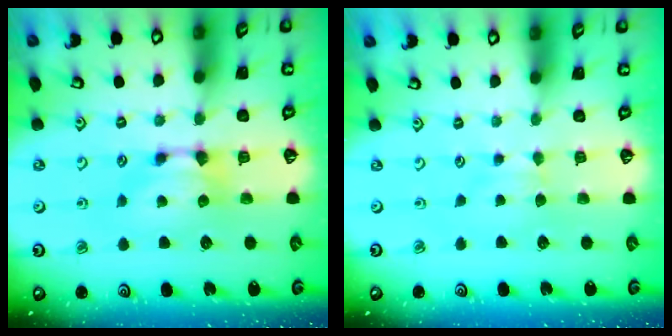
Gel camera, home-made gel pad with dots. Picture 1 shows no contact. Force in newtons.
{"total": 2.7, "press": 2.7, "slide": 0.4}